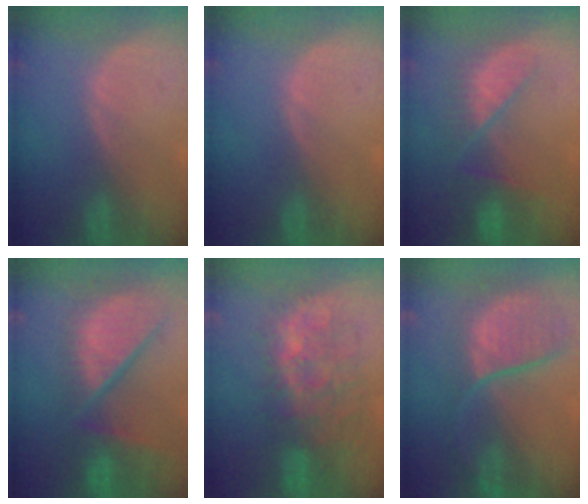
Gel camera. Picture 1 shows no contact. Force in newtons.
{"total": 0.0}
{"total": 7.4, "press": 7.2, "slide": 1.9}
{"total": 12.9, "press": 10.7, "slide": 7.2}
{"total": 9.6, "press": 9.3, "slide": 2.3}
{"total": 9.1, "press": 8.7, "slide": 2.7}